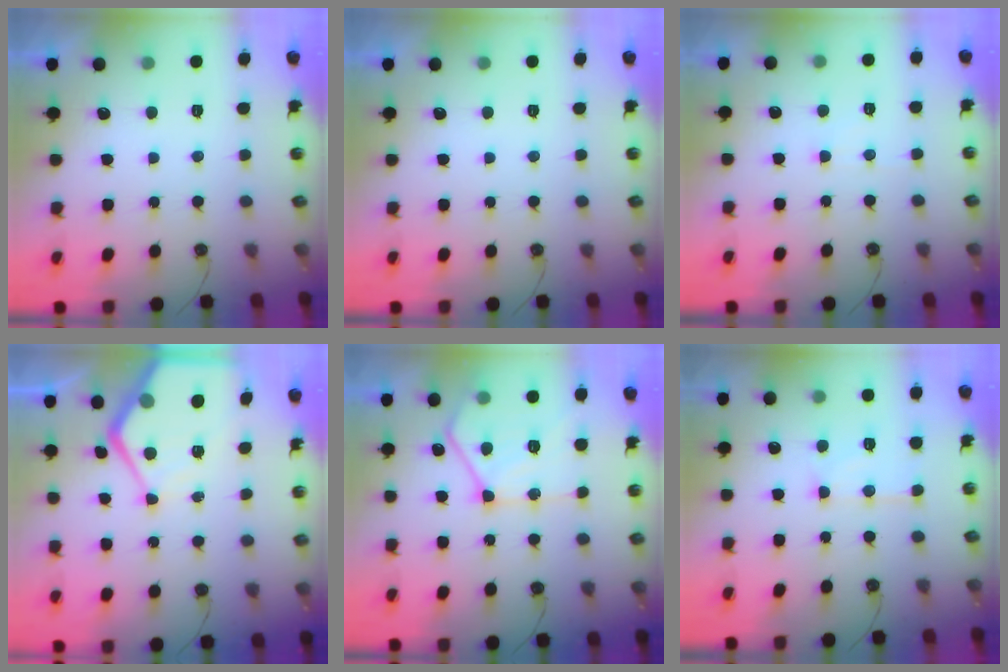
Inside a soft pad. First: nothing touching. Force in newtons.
{"total": 0.0}
{"total": 3.4, "press": 3.3, "slide": 0.5}
{"total": 11.0, "press": 11.0, "slide": 0.5}
{"total": 16.9, "press": 16.8, "slide": 1.6}
{"total": 9.3, "press": 9.3, "slide": 0.8}